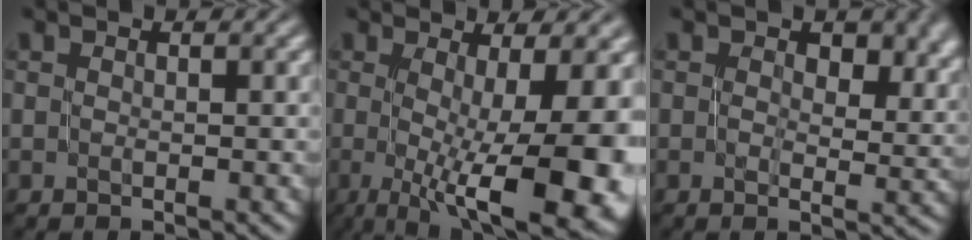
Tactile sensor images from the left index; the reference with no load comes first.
{"total": 12.1, "force": [-2.1, 3.7, 11.3], "torque": [-0.161, -0.012, -0.026]}
{"total": 4.9, "force": [1.7, 3.0, 3.5], "torque": [-0.042, 0.003, 0.017]}